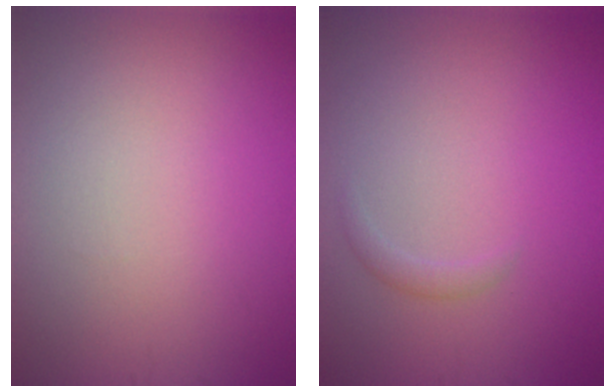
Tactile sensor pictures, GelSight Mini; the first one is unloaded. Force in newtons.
{"total": 0.9, "press": 0.9, "slide": 0.1}